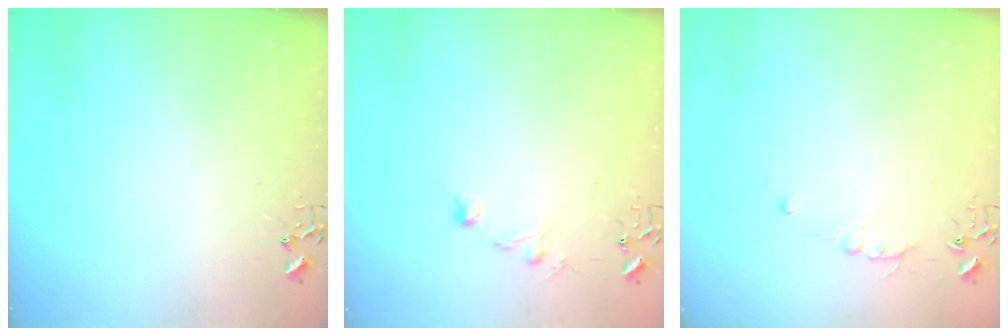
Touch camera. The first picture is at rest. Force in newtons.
{"total": 9.6, "press": 9.6, "slide": 0.8}
{"total": 4.8, "press": 4.8, "slide": 0.7}